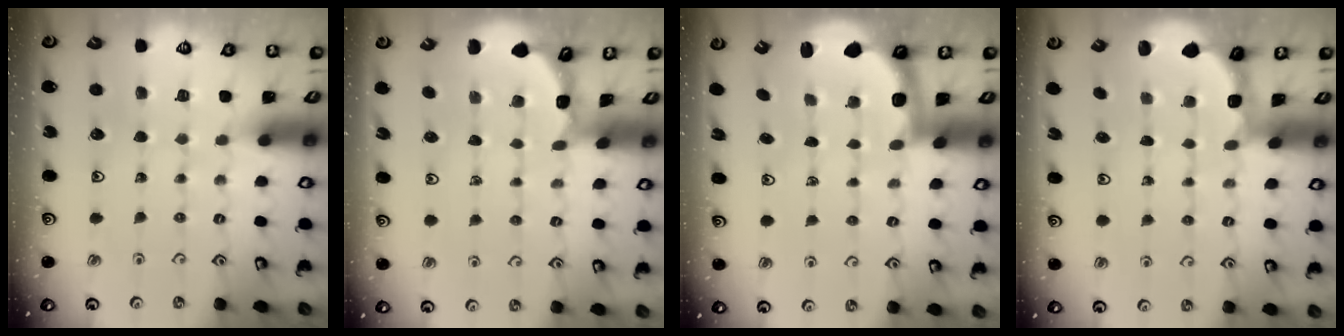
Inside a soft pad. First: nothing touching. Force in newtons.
{"total": 1.5, "press": 1.5, "slide": 0.1}
{"total": 2.2, "press": 1.7, "slide": 1.4}
{"total": 1.9, "press": 1.8, "slide": 0.7}